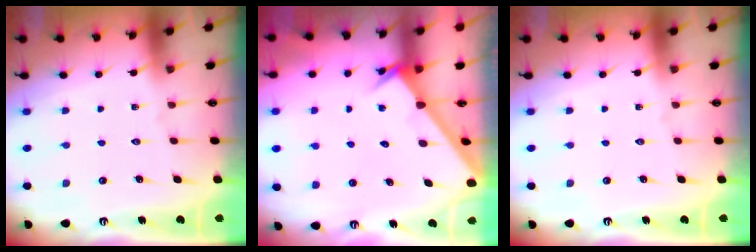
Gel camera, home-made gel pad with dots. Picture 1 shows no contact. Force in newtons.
{"total": 2.6, "press": 2.6, "slide": 0.1}
{"total": 0.0}